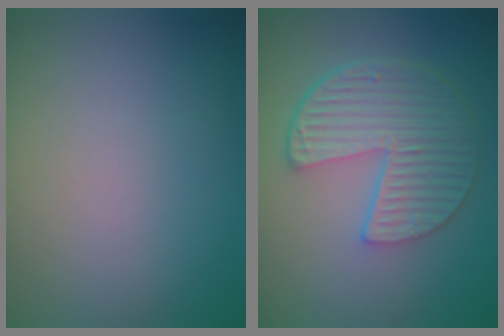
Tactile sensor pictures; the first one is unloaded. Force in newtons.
{"total": 5.8, "press": 4.2, "slide": 3.9}